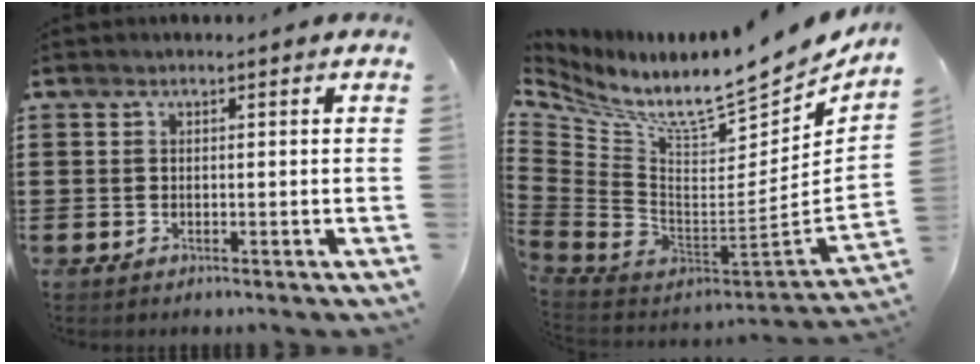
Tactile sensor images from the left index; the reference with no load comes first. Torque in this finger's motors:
{"motor_torque": [1.08, -1.06, 0.09, 0.08]}